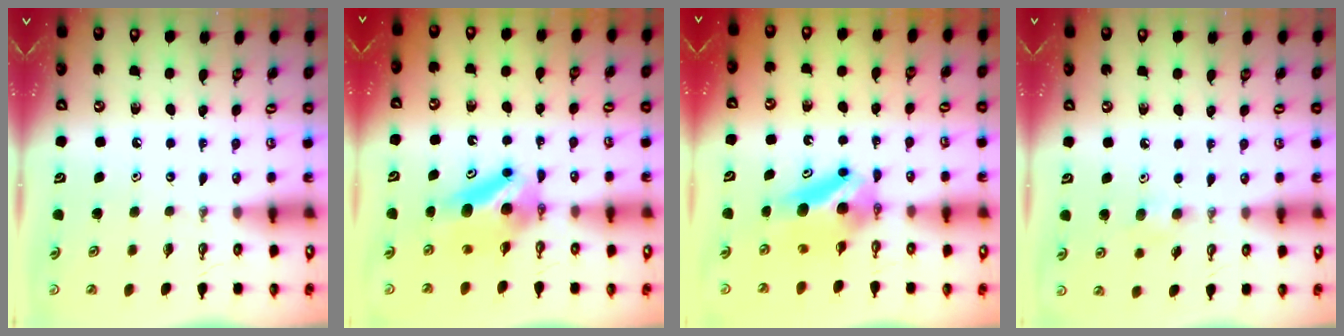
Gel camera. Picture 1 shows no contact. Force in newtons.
{"total": 6.3, "press": 6.2, "slide": 0.8}
{"total": 6.1, "press": 6.0, "slide": 0.9}
{"total": 4.7, "press": 4.6, "slide": 0.9}